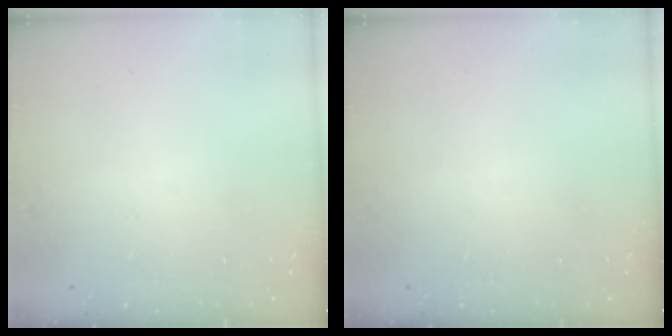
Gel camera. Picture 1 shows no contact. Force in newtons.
{"total": 0.0}